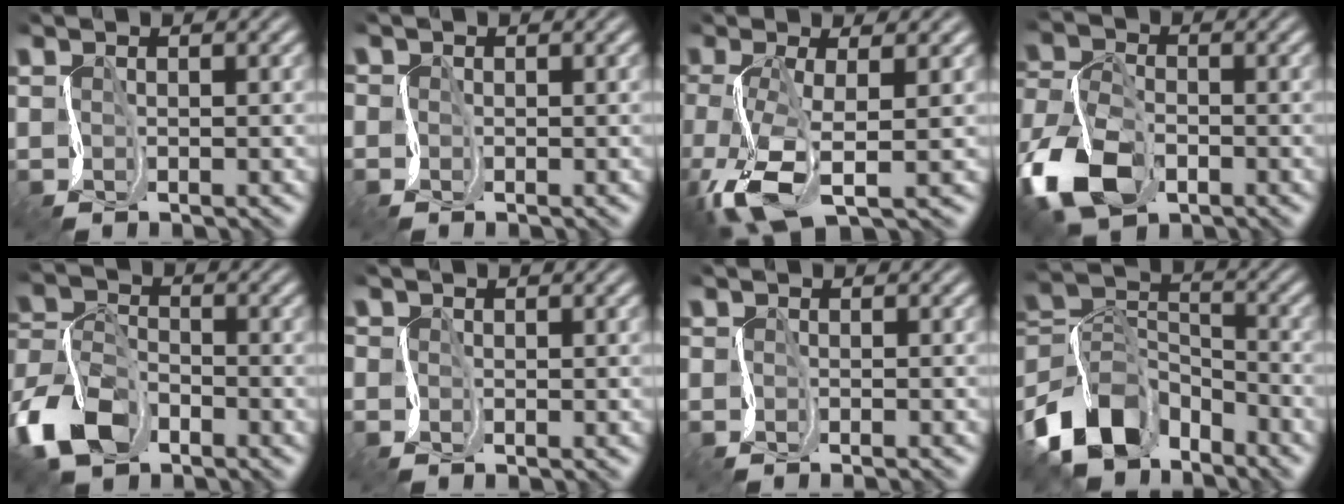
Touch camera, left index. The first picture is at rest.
{"total": 1.1, "force": [0.0, 1.1, 0.0], "torque": [0.010, 0.002, -0.013]}
{"total": 6.6, "force": [-2.0, 1.8, 6.0], "torque": [-0.134, -0.006, -0.046]}
{"total": 8.9, "force": [-4.2, 5.2, 5.8], "torque": [-0.146, -0.014, -0.099]}
{"total": 7.9, "force": [-4.5, 4.5, 4.6], "torque": [-0.105, 0.002, -0.106]}
{"total": 1.1, "force": [-0.1, 1.1, 0.1], "torque": [0.010, 0.001, -0.014]}
{"total": 0.9, "force": [-0.9, 0.0, -0.2], "torque": [0.007, -0.008, -0.021]}
{"total": 11.2, "force": [-7.0, 6.6, 5.7], "torque": [-0.109, 0.007, -0.152]}